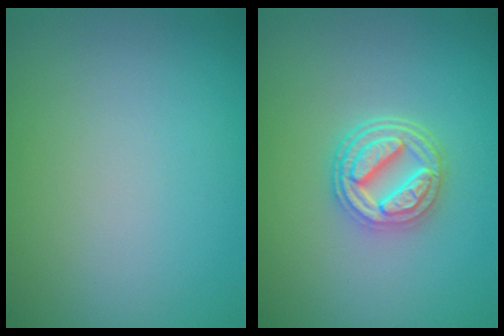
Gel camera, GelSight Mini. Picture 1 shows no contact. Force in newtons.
{"total": 4.5, "press": 3.7, "slide": 2.6}